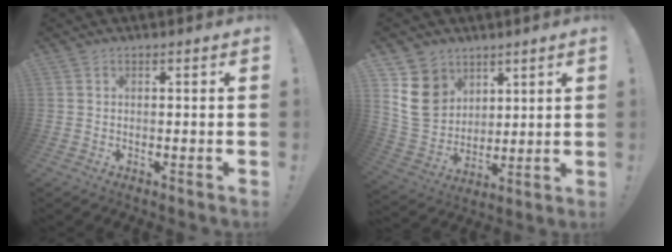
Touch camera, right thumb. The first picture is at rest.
{"total": 12.6, "force": [6.2, 10.1, 4.2], "torque": [-0.072, -0.041, 0.129]}